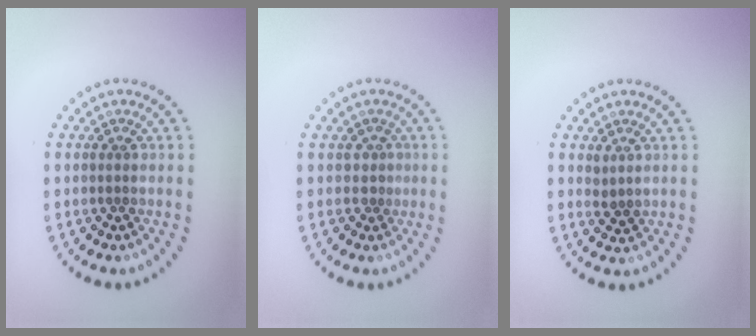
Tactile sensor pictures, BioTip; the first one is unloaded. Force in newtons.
{"total": 0.8, "press": 0.4, "slide": 0.7}
{"total": 1.1, "press": 1.0, "slide": 0.5}